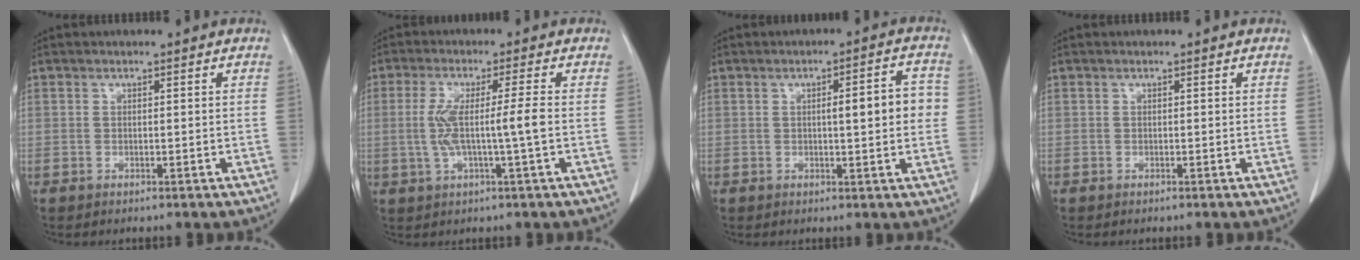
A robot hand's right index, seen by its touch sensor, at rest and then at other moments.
{"total": 6.8, "force": [-0.6, -0.5, 6.8], "torque": [-0.138, 0.003, -0.008]}
{"total": 6.4, "force": [0.4, 1.2, 6.3], "torque": [-0.088, 0.015, 0.005]}
{"total": 0.0}